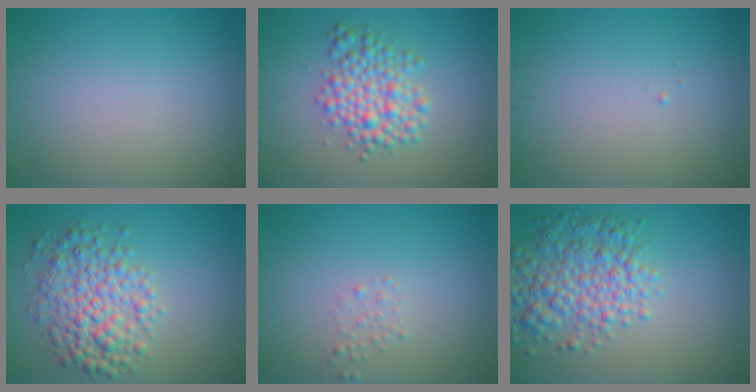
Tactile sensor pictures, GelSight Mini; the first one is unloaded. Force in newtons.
{"total": 4.5, "press": 4.5, "slide": 0.1}
{"total": 0.0}
{"total": 5.4, "press": 5.4, "slide": 0.1}
{"total": 0.8, "press": 0.8, "slide": 0.1}
{"total": 5.6, "press": 5.6, "slide": 0.2}